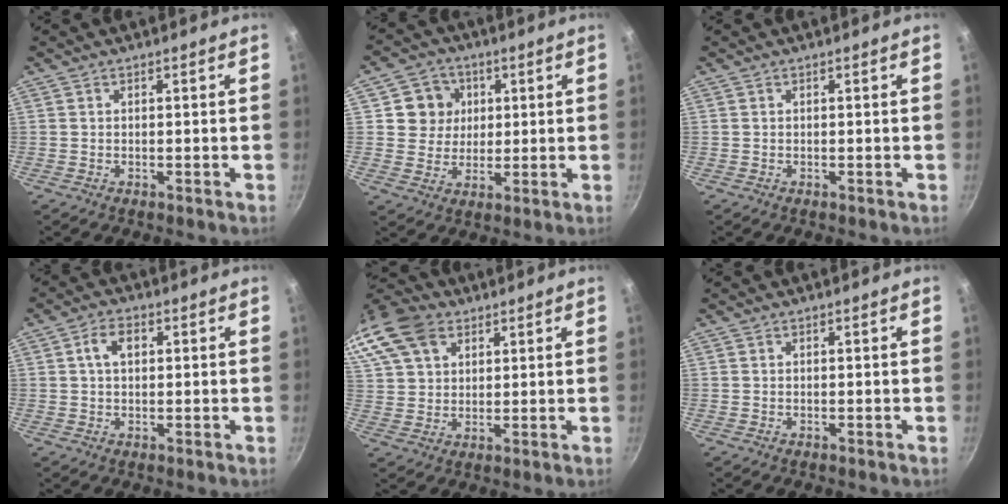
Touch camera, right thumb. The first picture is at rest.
{"total": 7.9, "force": [2.1, 7.4, 2.0], "torque": [0.007, 0.004, 0.031]}
{"total": 0.0}
{"total": 4.4, "force": [1.0, 2.8, 3.3], "torque": [-0.047, 0.008, 0.016]}
{"total": 21.4, "force": [10.6, 15.0, 11.0], "torque": [-0.268, 0.041, 0.199]}
{"total": 0.0}